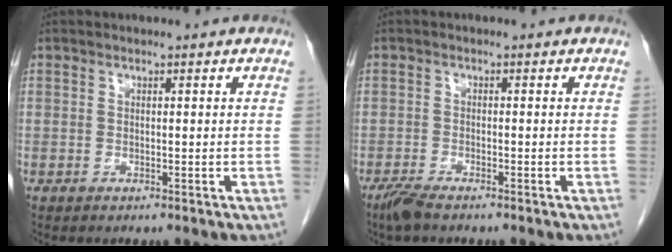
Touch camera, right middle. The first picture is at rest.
{"total": 2.8, "force": [-2.2, 0.4, 1.5], "torque": [-0.038, -0.007, -0.045]}